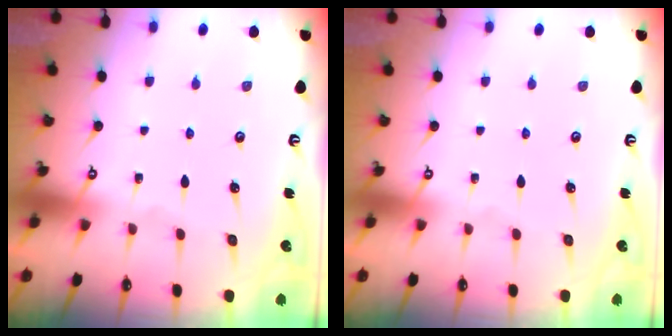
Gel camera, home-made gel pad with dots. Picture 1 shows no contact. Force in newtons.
{"total": 0.0}